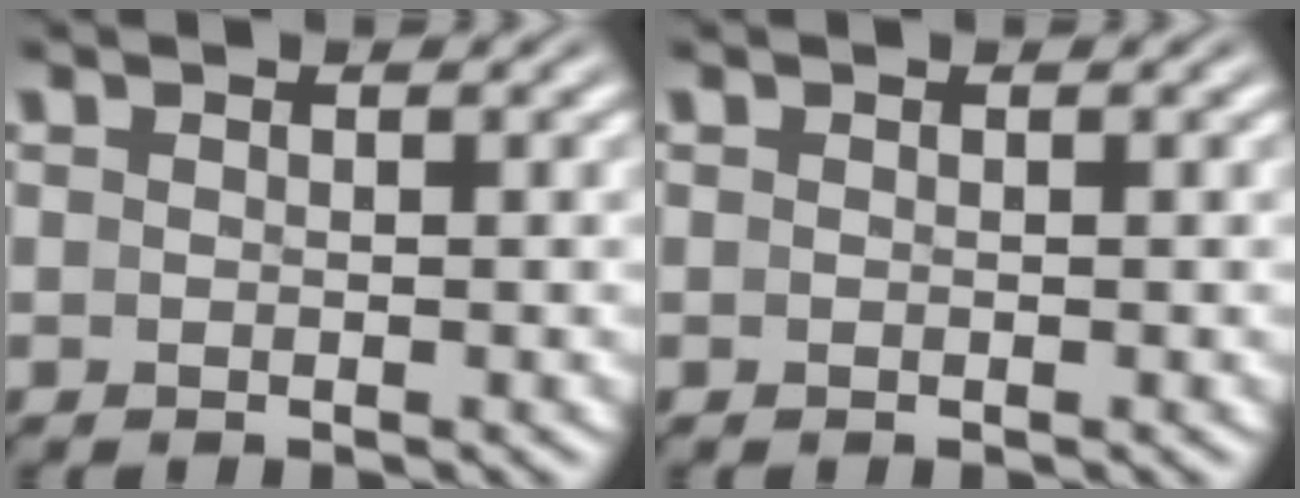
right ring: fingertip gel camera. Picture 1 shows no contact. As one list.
[{"total": 0.0}]